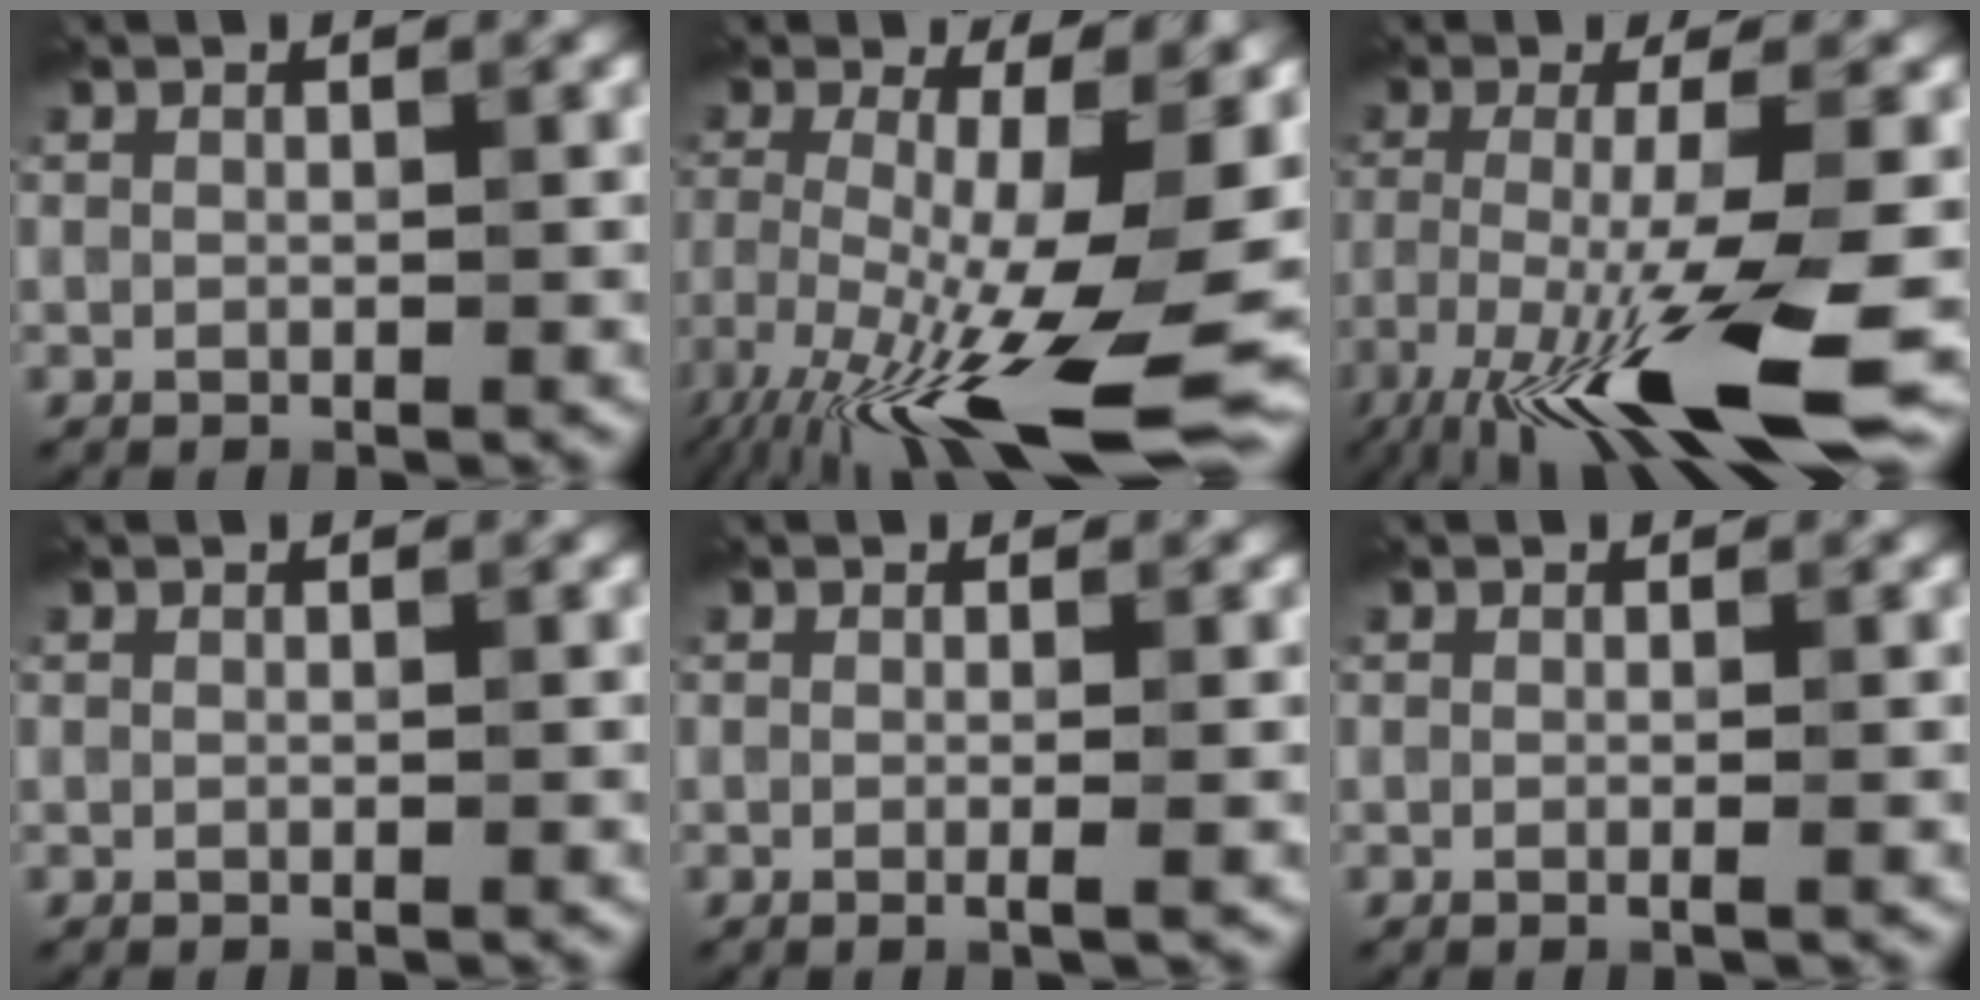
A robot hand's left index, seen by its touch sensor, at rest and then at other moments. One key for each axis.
{"total": 16.0, "fx": -5.3, "fy": 4.4, "fz": 14.4, "tx": -0.249, "ty": -0.024, "tz": -0.091}
{"total": 11.2, "fx": -5.4, "fy": 1.8, "fz": 9.7, "tx": -0.167, "ty": -0.017, "tz": -0.101}
{"total": 0.0}
{"total": 1.2, "fx": -0.1, "fy": 0.3, "fz": 1.1, "tx": -0.016, "ty": -0.007, "tz": -0.009}
{"total": 0.5, "fx": -0.1, "fy": 0.1, "fz": 0.5, "tx": -0.010, "ty": -0.008, "tz": -0.005}